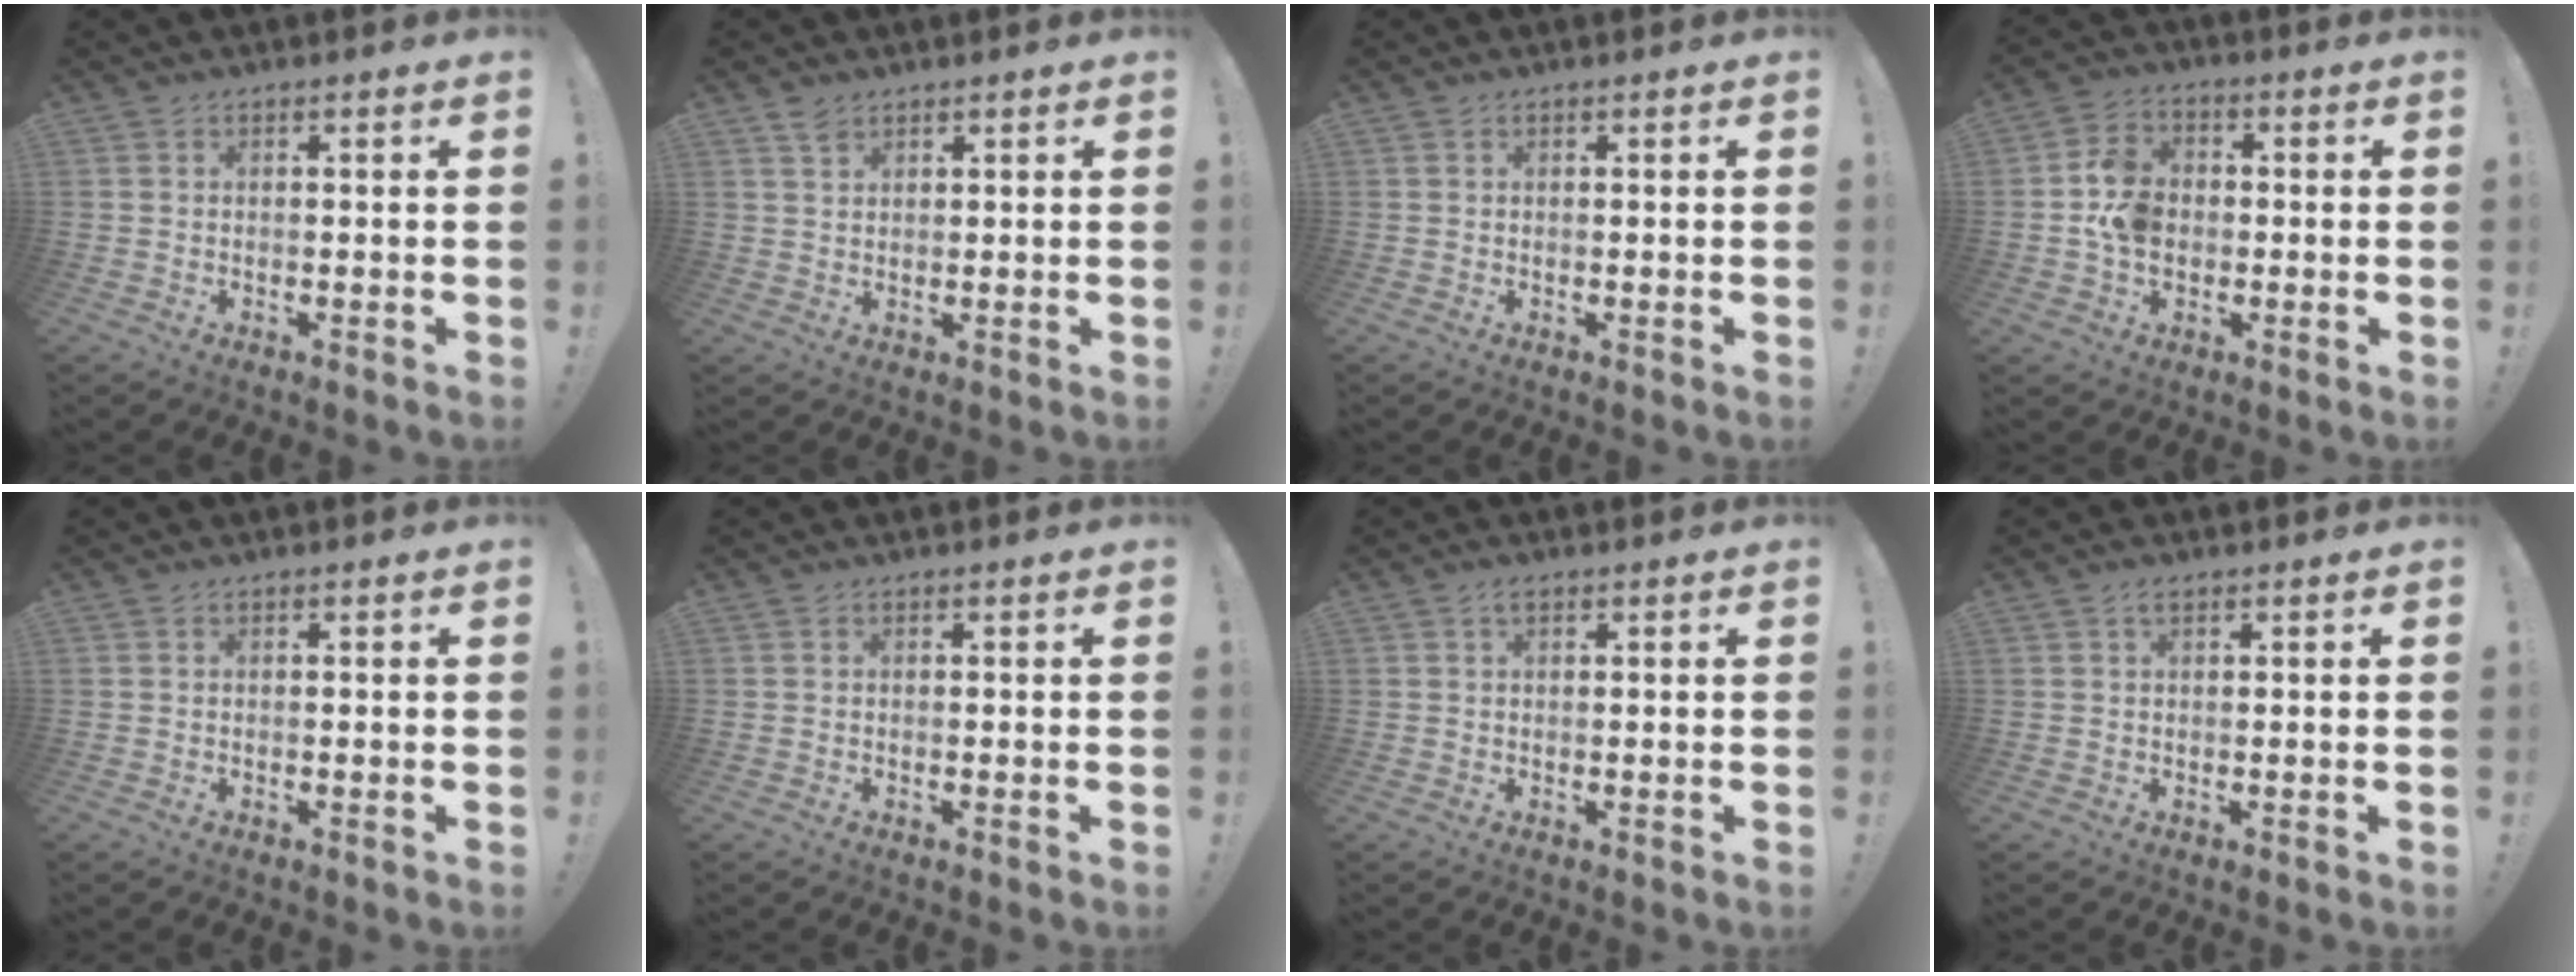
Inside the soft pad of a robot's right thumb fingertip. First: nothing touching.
{"total": 2.6, "force": [2.0, 1.2, 1.0], "torque": [-0.005, -0.013, 0.036]}
{"total": 0.0}
{"total": 9.1, "force": [-1.2, 7.2, 5.4], "torque": [-0.087, 0.019, -0.018]}
{"total": 0.0}
{"total": 0.0}
{"total": 1.3, "force": [0.7, 0.6, 0.9], "torque": [-0.005, -0.004, 0.009]}
{"total": 1.3, "force": [0.8, 0.5, 0.8], "torque": [-0.011, -0.002, 0.013]}